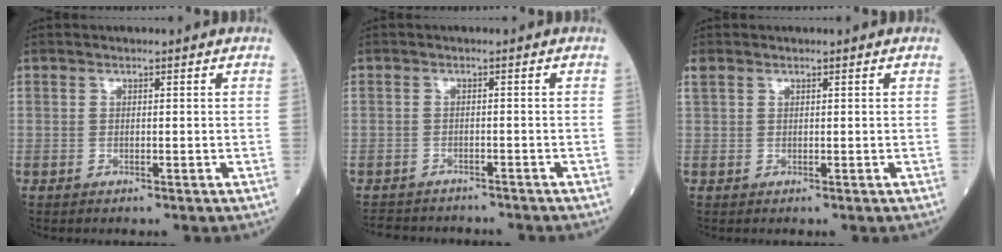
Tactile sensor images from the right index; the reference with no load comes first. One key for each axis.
{"total": 7.5, "fx": -6.9, "fy": 2.6, "fz": 1.5, "tx": -0.024, "ty": 0.000, "tz": -0.095}
{"total": 1.0, "fx": 0.7, "fy": 0.5, "fz": 0.4, "tx": -0.017, "ty": 0.017, "tz": 0.018}